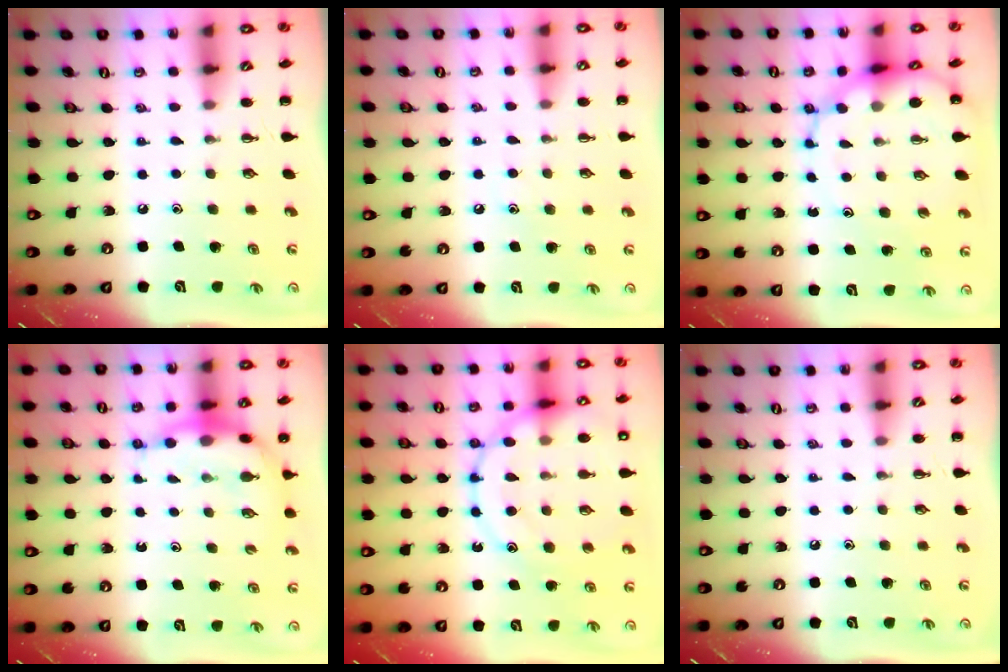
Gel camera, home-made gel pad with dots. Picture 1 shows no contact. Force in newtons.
{"total": 6.4, "press": 6.2, "slide": 1.4}
{"total": 11.9, "press": 11.6, "slide": 2.5}
{"total": 6.7, "press": 6.5, "slide": 1.6}
{"total": 21.0, "press": 21.0, "slide": 1.8}
{"total": 0.0}